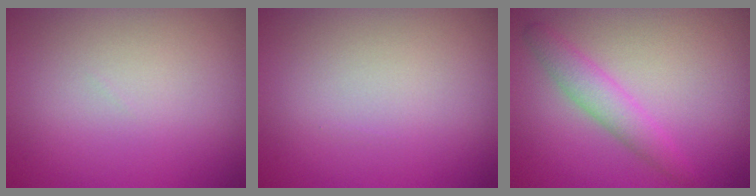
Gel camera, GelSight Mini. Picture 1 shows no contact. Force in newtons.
{"total": 0.0}
{"total": 2.5, "press": 2.5, "slide": 0.1}